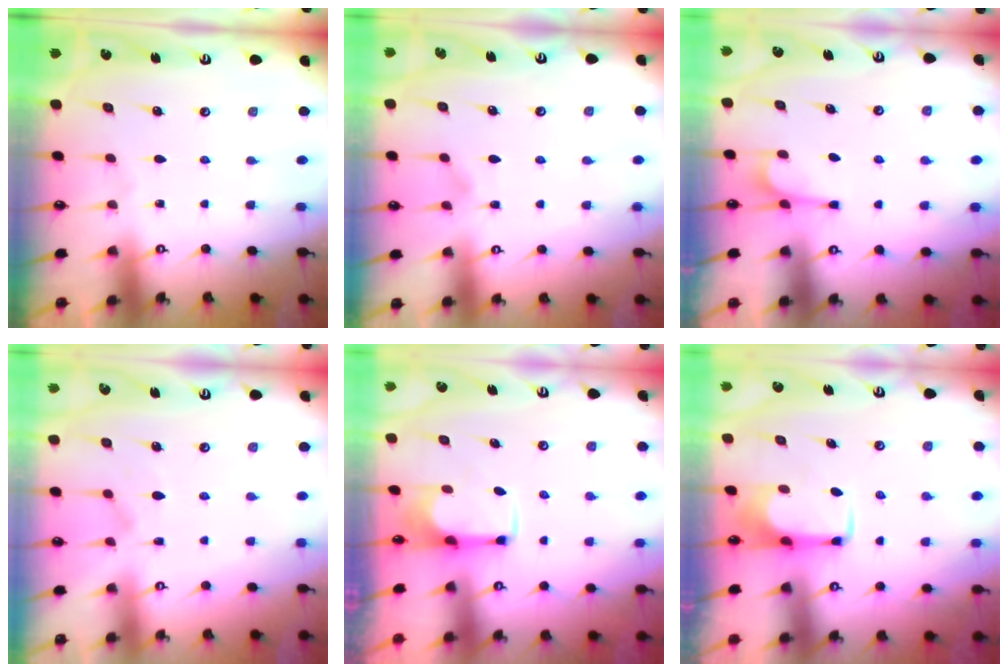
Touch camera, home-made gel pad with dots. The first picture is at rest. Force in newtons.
{"total": 3.1, "press": 3.1, "slide": 0.4}
{"total": 2.1, "press": 2.0, "slide": 0.7}
{"total": 1.9, "press": 1.4, "slide": 1.2}
{"total": 2.5, "press": 2.3, "slide": 0.9}
{"total": 1.6, "press": 1.6, "slide": 0.2}